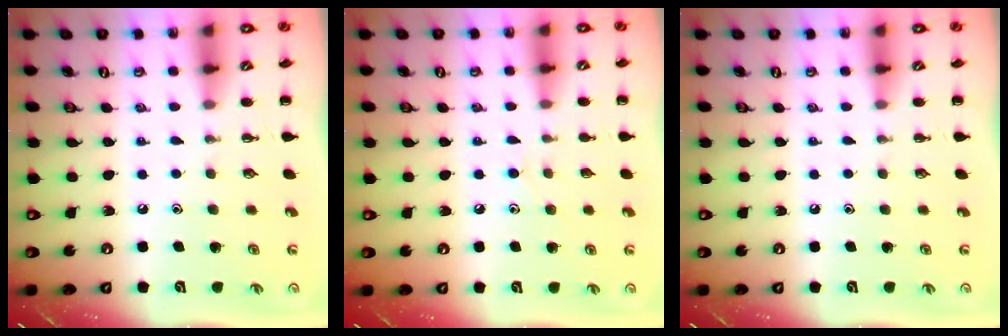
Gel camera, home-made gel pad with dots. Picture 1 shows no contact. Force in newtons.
{"total": 5.0, "press": 4.6, "slide": 1.8}
{"total": 0.0}